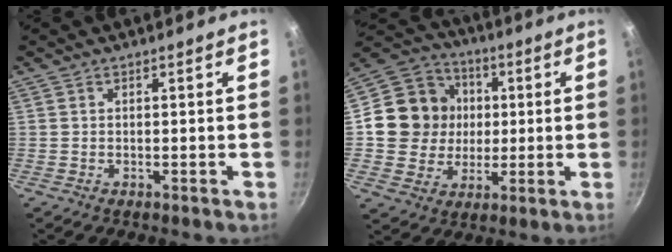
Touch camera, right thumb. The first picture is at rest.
{"total": 15.2, "force": [1.4, 14.1, 5.5], "torque": [-0.071, 0.019, 0.020]}